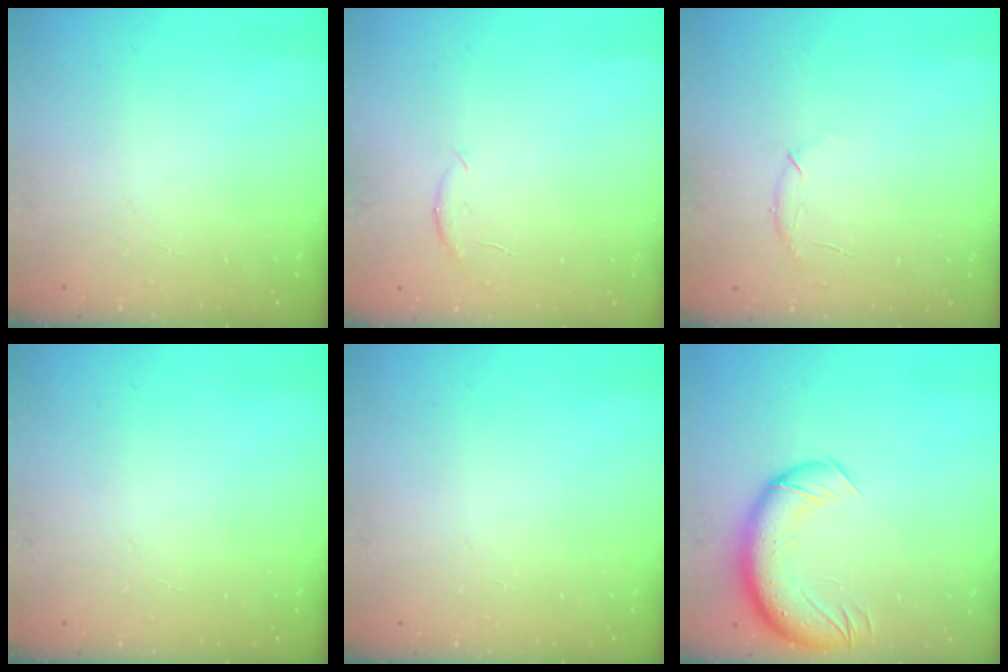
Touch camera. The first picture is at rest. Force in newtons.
{"total": 5.0, "press": 4.9, "slide": 1.0}
{"total": 6.9, "press": 6.7, "slide": 1.8}
{"total": 0.0}
{"total": 0.0}
{"total": 13.3, "press": 12.8, "slide": 3.6}